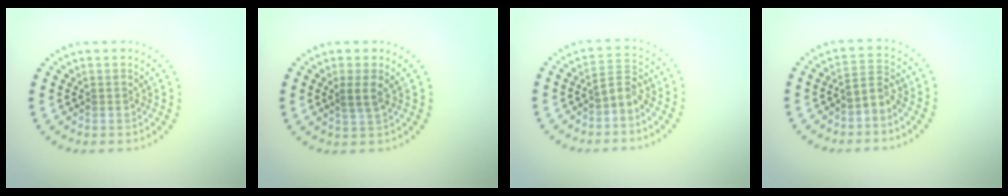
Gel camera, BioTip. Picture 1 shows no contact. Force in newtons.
{"total": 1.7, "press": 1.4, "slide": 0.9}
{"total": 1.7, "press": 1.2, "slide": 1.2}
{"total": 2.1, "press": 1.4, "slide": 1.6}